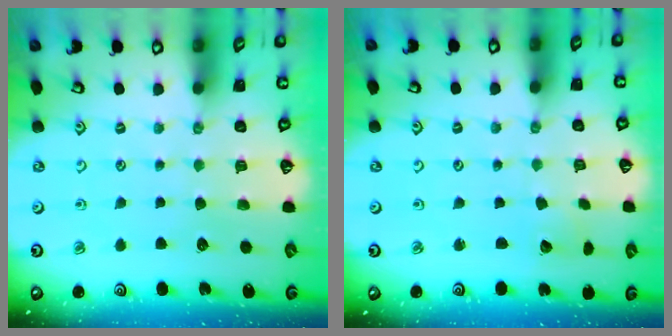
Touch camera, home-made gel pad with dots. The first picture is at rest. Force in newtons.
{"total": 2.6, "press": 2.6, "slide": 0.1}